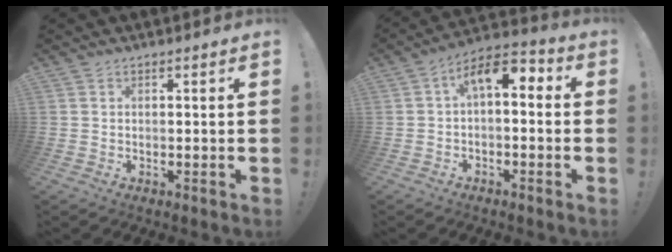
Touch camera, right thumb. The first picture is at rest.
{"total": 8.6, "force": [1.3, 4.0, 7.5], "torque": [-0.108, 0.002, 0.025]}